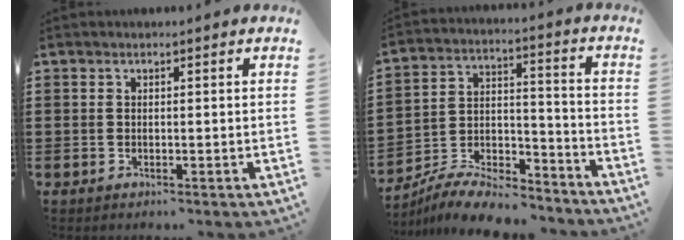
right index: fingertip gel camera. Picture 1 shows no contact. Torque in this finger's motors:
{"motor_torque": [0.71, 0.75, -0.14, -0.21]}